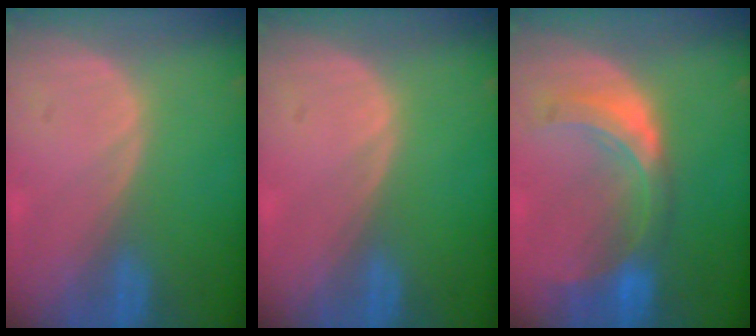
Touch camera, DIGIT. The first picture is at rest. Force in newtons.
{"total": 0.0}
{"total": 8.0, "press": 7.1, "slide": 3.8}